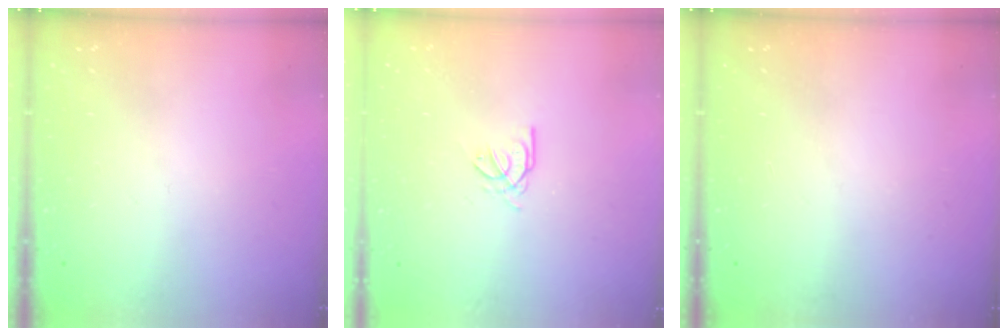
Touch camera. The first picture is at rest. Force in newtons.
{"total": 2.7, "press": 2.7, "slide": 0.4}
{"total": 0.0}